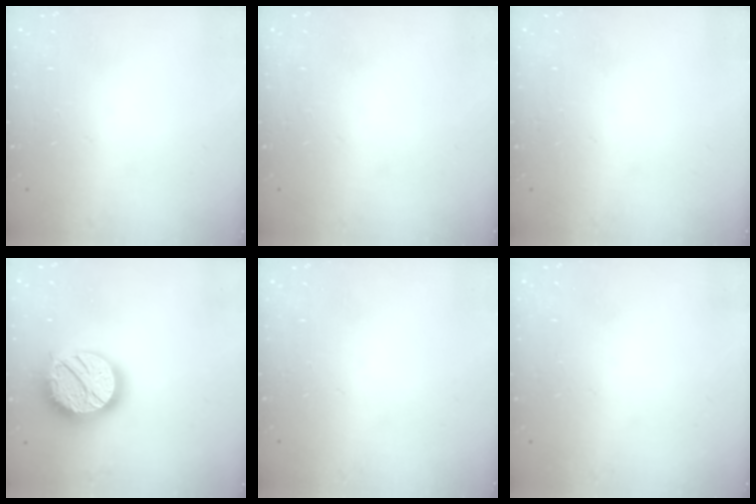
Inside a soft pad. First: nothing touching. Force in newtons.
{"total": 0.0}
{"total": 0.0}
{"total": 20.7, "press": 20.7, "slide": 1.2}
{"total": 0.0}
{"total": 0.6, "press": 0.6, "slide": 0.0}